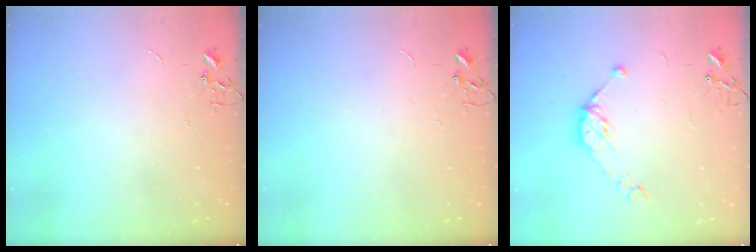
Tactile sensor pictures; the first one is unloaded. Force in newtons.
{"total": 0.0}
{"total": 9.5, "press": 9.5, "slide": 0.7}